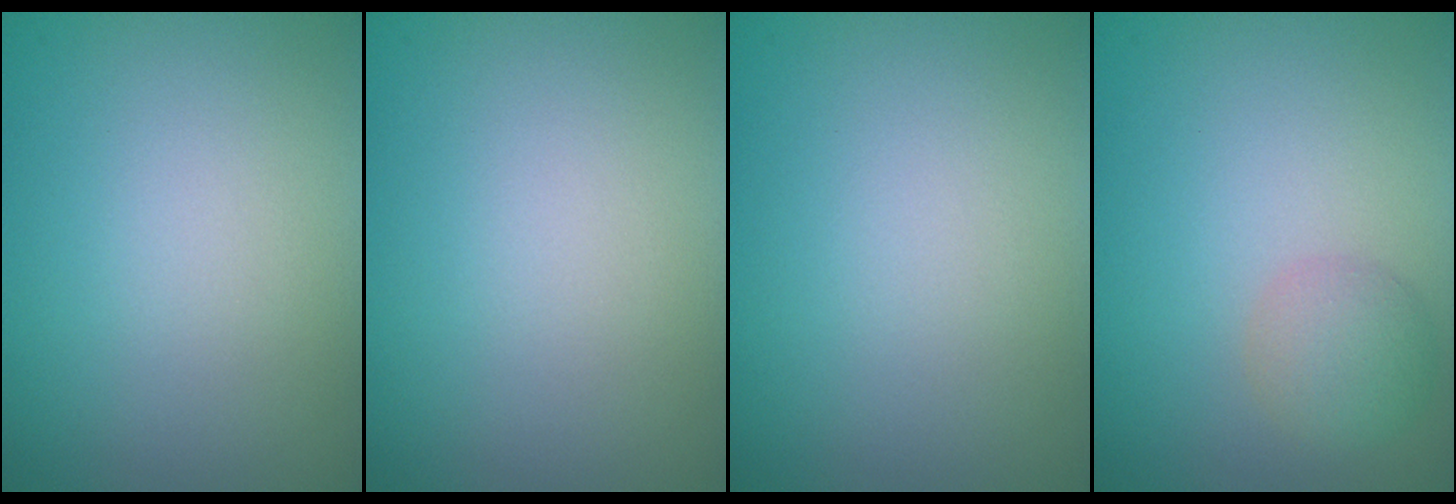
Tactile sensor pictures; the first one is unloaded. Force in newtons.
{"total": 0.0}
{"total": 0.0}
{"total": 2.4, "press": 2.4, "slide": 0.0}